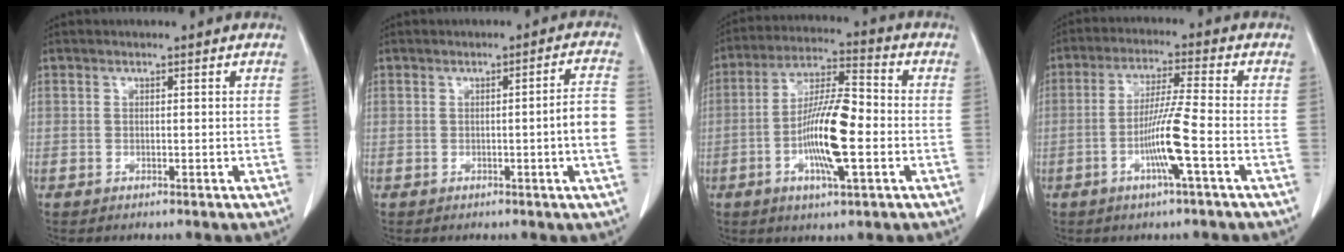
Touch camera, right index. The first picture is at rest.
{"total": 5.2, "force": [-0.9, -0.6, 5.1], "torque": [-0.066, 0.003, -0.015]}
{"total": 12.3, "force": [-2.8, 2.1, 11.8], "torque": [-0.220, 0.003, -0.052]}
{"total": 8.0, "force": [-2.7, -0.8, 7.5], "torque": [-0.143, -0.004, -0.051]}